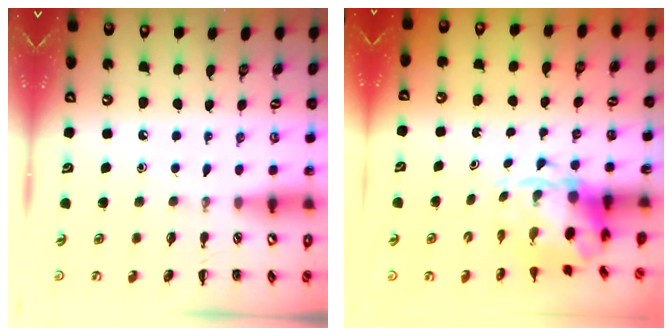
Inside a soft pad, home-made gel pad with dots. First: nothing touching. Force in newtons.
{"total": 4.7, "press": 4.6, "slide": 0.9}